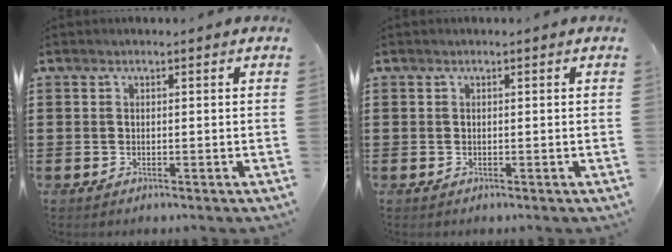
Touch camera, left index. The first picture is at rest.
{"total": 0.0}